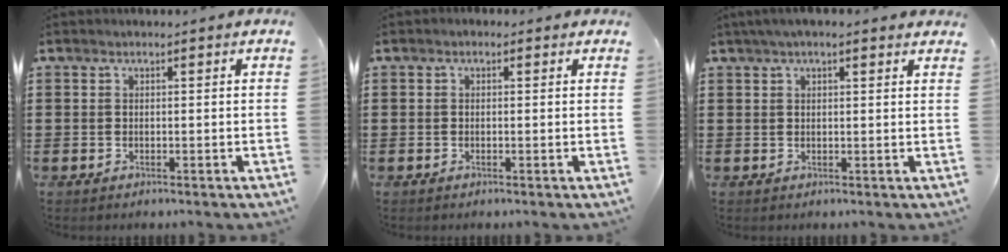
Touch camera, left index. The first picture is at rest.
{"total": 0.6, "force": [-0.2, 0.5, 0.2], "torque": [-0.006, 0.003, -0.004]}
{"total": 2.4, "force": [1.8, 0.4, 1.6], "torque": [-0.035, 0.006, 0.032]}